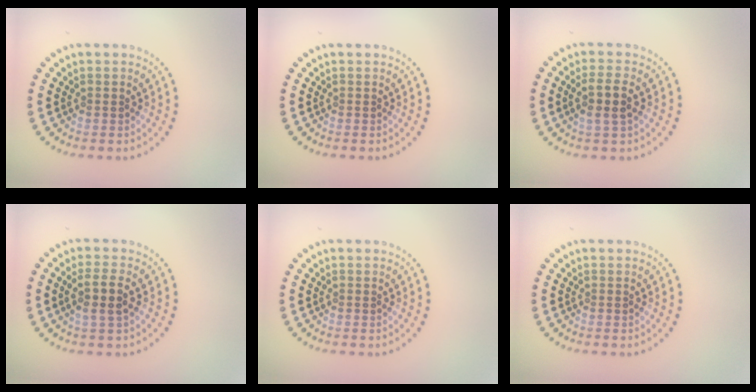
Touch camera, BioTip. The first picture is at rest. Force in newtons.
{"total": 0.0}
{"total": 2.7, "press": 2.4, "slide": 1.1}
{"total": 2.7, "press": 2.4, "slide": 1.1}
{"total": 0.0}
{"total": 0.0}